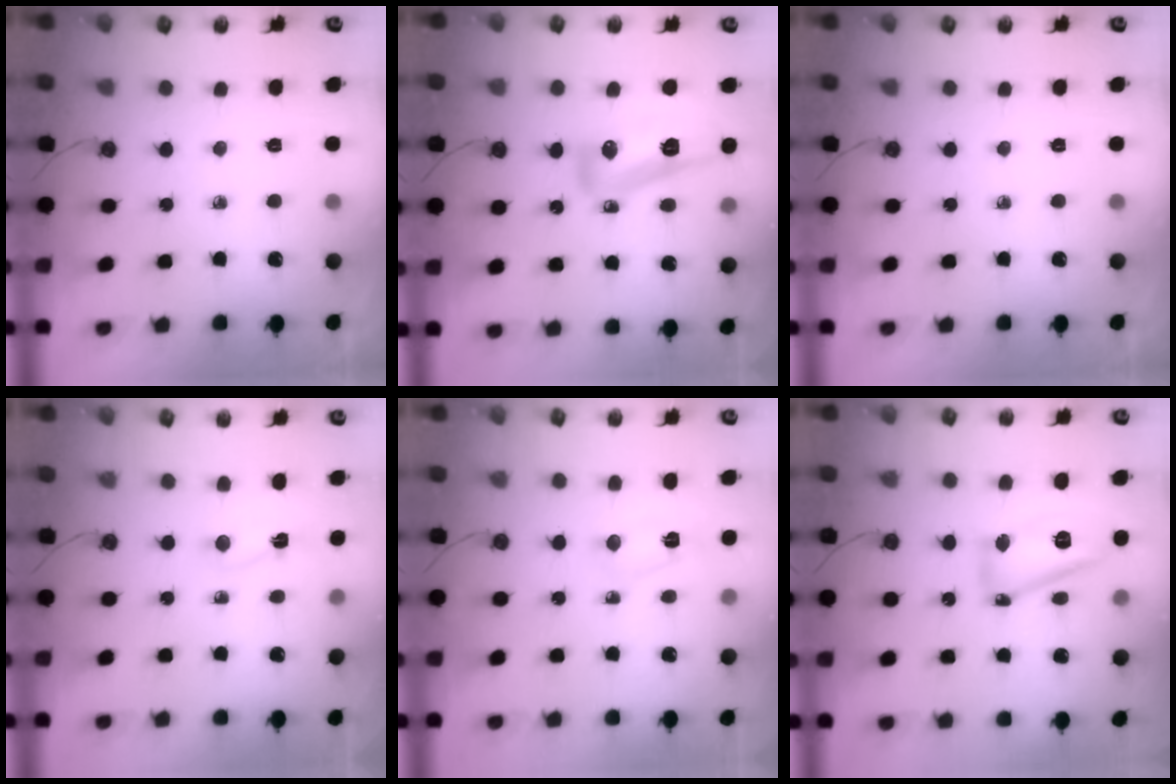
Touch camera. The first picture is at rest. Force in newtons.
{"total": 12.4, "press": 12.3, "slide": 1.2}
{"total": 0.0}
{"total": 2.0, "press": 1.6, "slide": 1.2}
{"total": 3.0, "press": 2.9, "slide": 0.6}
{"total": 13.0, "press": 12.9, "slide": 1.5}